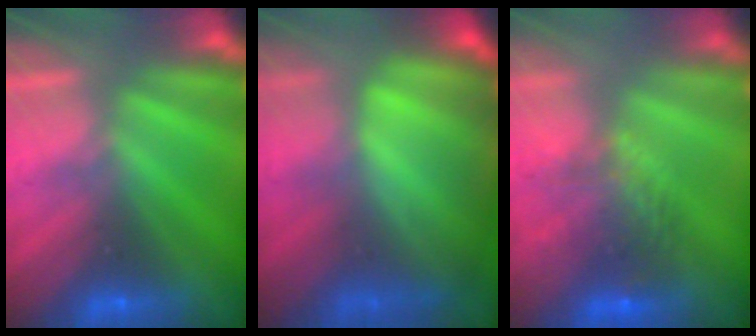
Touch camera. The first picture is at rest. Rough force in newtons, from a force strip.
{"total": 8.2}
{"total": 8.9}